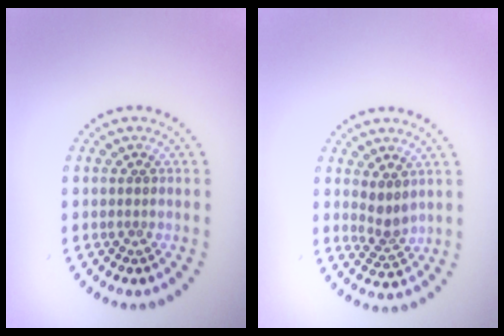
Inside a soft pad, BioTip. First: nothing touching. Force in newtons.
{"total": 2.1, "press": 1.6, "slide": 1.3}